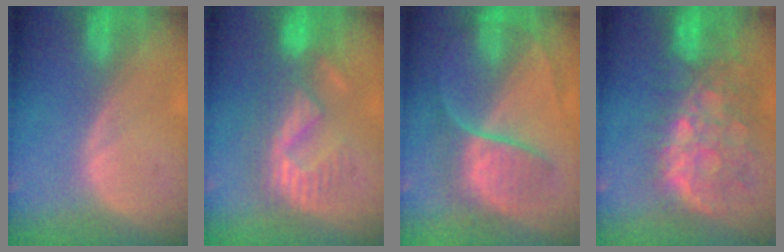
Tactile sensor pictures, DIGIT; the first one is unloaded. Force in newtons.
{"total": 8.6, "press": 8.2, "slide": 2.6}
{"total": 8.2, "press": 7.3, "slide": 3.7}
{"total": 11.1, "press": 9.7, "slide": 5.5}